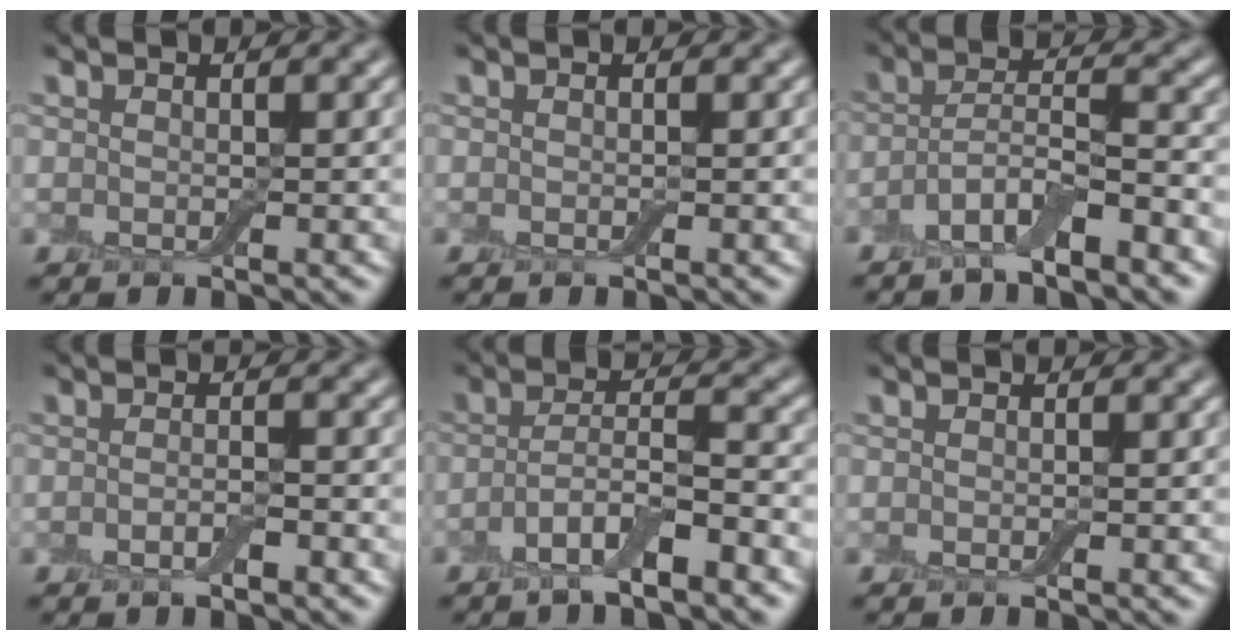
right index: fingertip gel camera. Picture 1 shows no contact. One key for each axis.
{"total": 0.0}
{"total": 4.5, "fx": -3.0, "fy": 1.1, "fz": 3.2, "tx": -0.058, "ty": -0.001, "tz": -0.061}
{"total": 1.3, "fx": -0.8, "fy": 0.4, "fz": 0.9, "tx": -0.018, "ty": -0.005, "tz": -0.016}
{"total": 4.3, "fx": -2.4, "fy": 1.1, "fz": 3.4, "tx": -0.062, "ty": 0.001, "tz": -0.049}
{"total": 0.0}